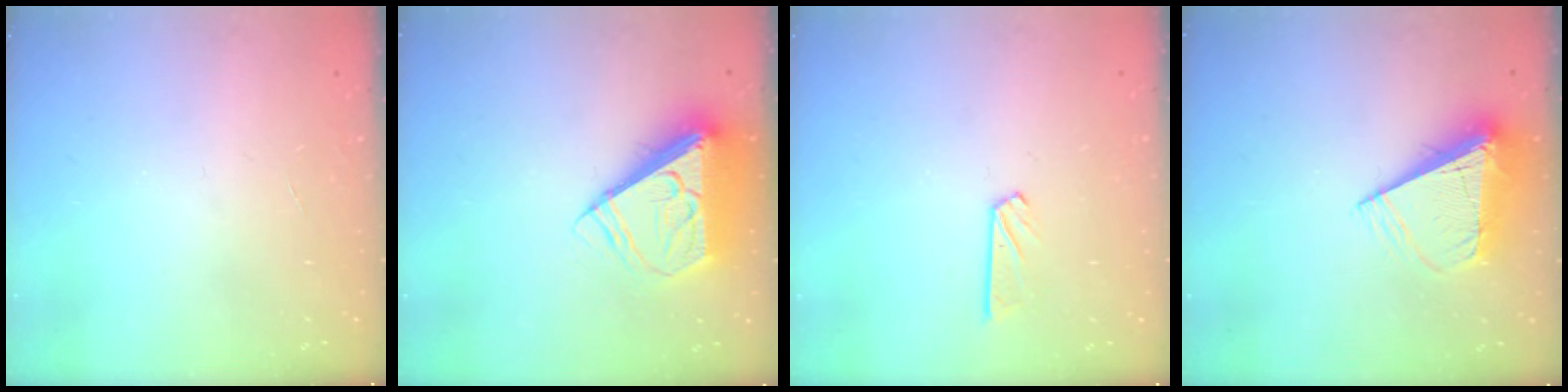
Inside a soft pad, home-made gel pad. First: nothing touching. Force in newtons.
{"total": 10.3, "press": 10.2, "slide": 1.6}
{"total": 4.0, "press": 3.9, "slide": 0.3}
{"total": 10.4, "press": 10.4, "slide": 0.6}